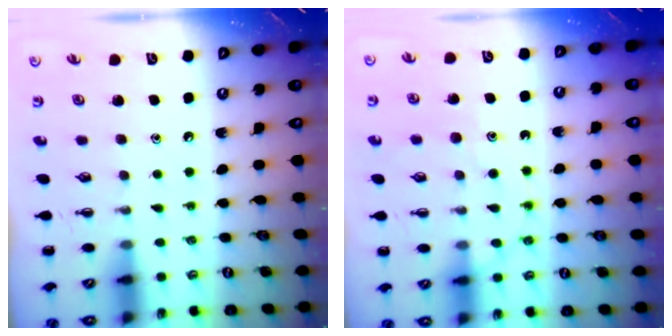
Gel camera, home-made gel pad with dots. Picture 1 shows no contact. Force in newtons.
{"total": 13.4, "press": 13.4, "slide": 0.9}